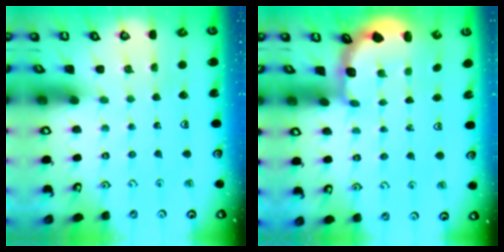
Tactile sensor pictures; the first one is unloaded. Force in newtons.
{"total": 2.9, "press": 2.5, "slide": 1.4}